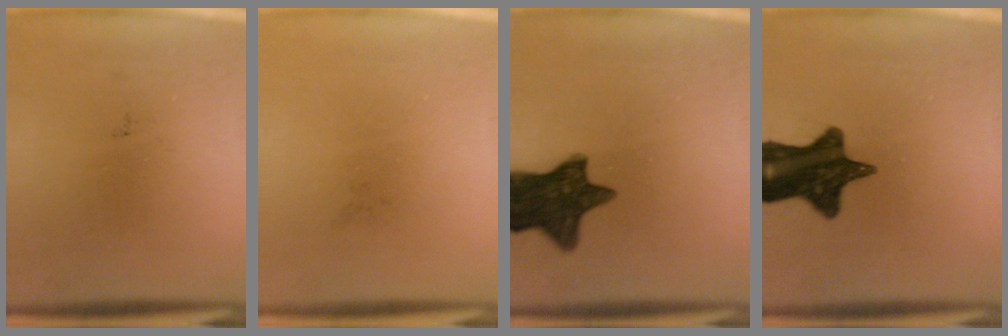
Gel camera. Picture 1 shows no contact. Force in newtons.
{"total": 0.0}
{"total": 12.7}
{"total": 14.2}